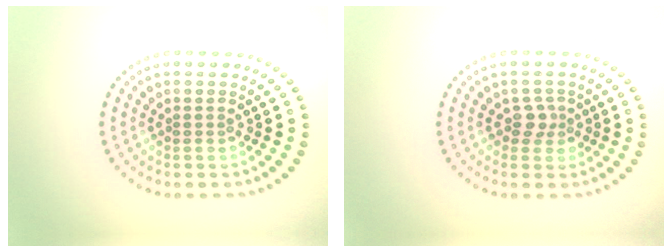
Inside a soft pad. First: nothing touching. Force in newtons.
{"total": 1.7, "press": 1.2, "slide": 1.1}